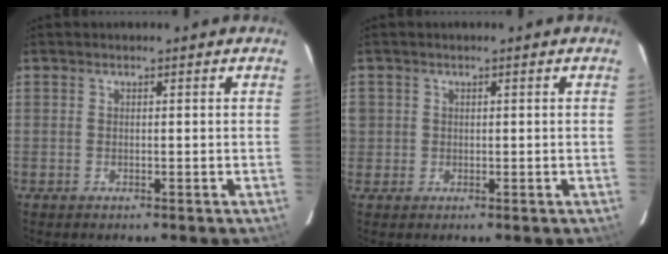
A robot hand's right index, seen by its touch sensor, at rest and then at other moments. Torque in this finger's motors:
{"motor_torque": [1.96, -0.16, 1.05, 0.16]}